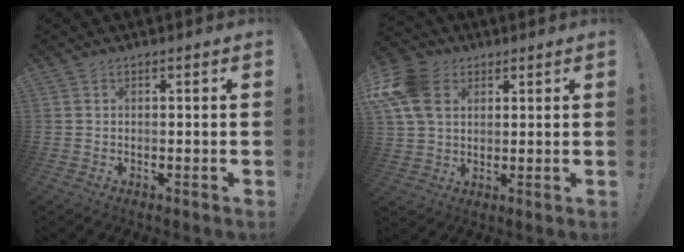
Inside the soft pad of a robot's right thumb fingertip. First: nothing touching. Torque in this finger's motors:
{"motor_torque": [1.21, 1.30, 0.98, 0.14, 0.22]}